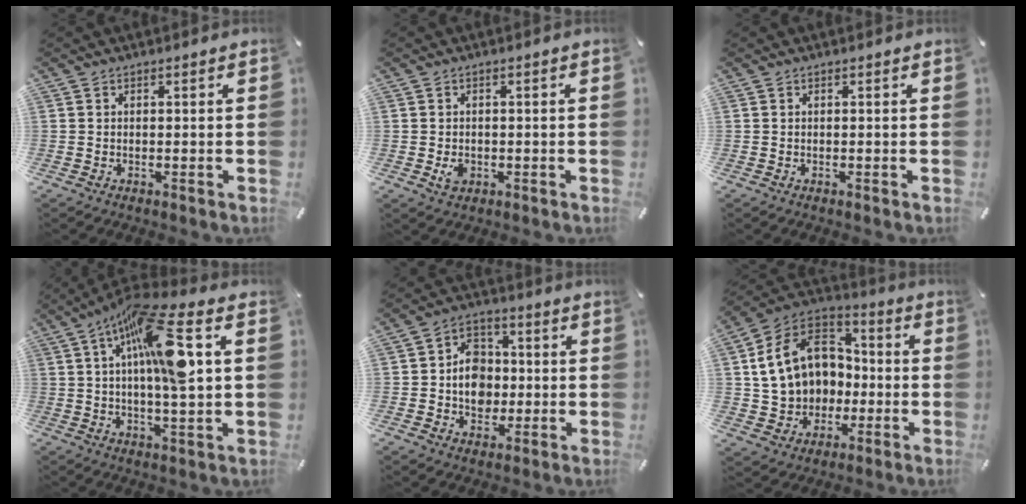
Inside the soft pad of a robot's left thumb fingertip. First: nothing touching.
{"total": 2.8, "force": [-0.7, 2.2, 1.6], "torque": [-0.034, 0.002, -0.013]}
{"total": 0.0}
{"total": 17.6, "force": [4.9, 4.1, 16.4], "torque": [-0.291, -0.011, 0.068]}
{"total": 9.2, "force": [-0.9, 7.9, 4.6], "torque": [-0.076, 0.018, -0.014]}
{"total": 15.9, "force": [0.3, 14.2, 7.2], "torque": [-0.161, -0.002, 0.016]}